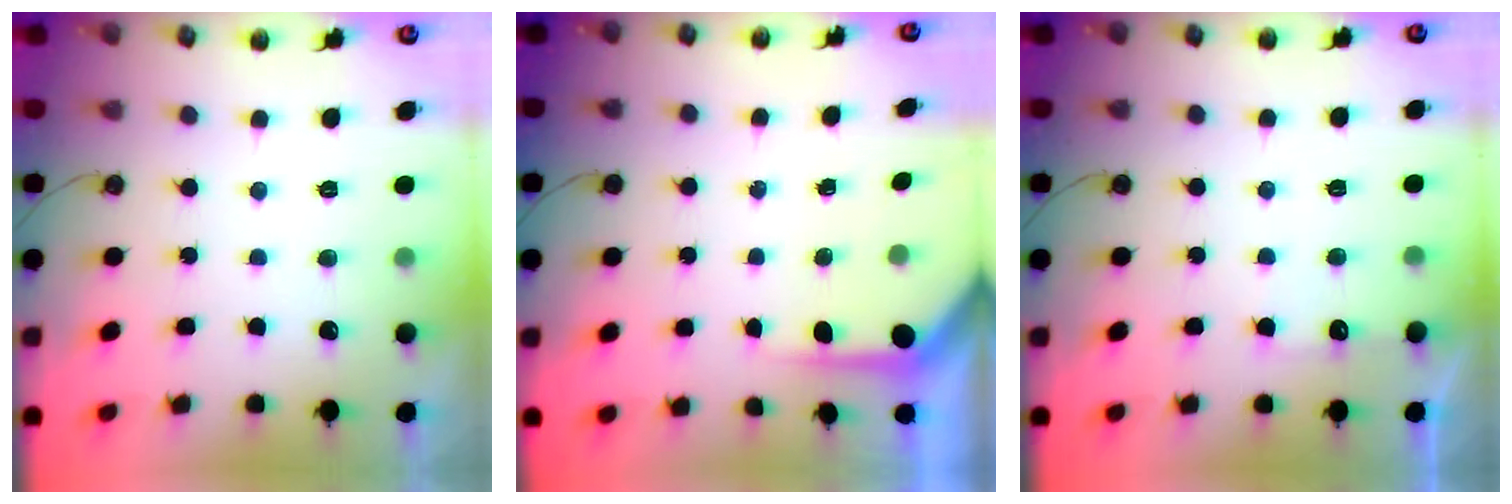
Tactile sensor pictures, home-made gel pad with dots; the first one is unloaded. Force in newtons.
{"total": 3.6, "press": 3.6, "slide": 0.4}
{"total": 5.4, "press": 5.3, "slide": 0.7}